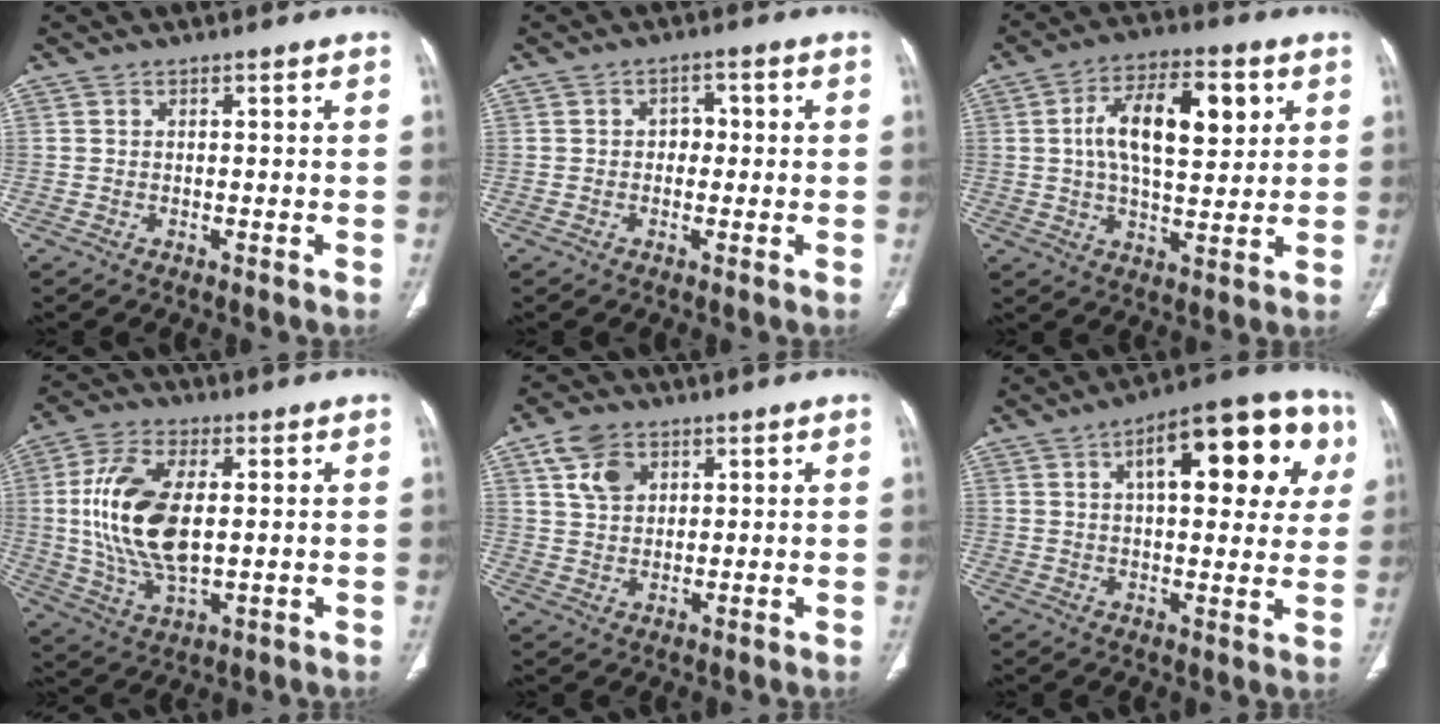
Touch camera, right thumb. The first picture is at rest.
{"total": 2.8, "force": [0.0, 2.2, 1.7], "torque": [-0.008, 0.009, -0.006]}
{"total": 15.2, "force": [3.9, 7.2, 12.8], "torque": [-0.192, 0.002, 0.061]}
{"total": 16.3, "force": [1.7, 8.3, 13.9], "torque": [-0.281, -0.008, 0.038]}
{"total": 6.9, "force": [3.2, 4.7, 3.8], "torque": [-0.052, -0.011, 0.063]}
{"total": 20.8, "force": [7.1, 8.6, 17.6], "torque": [-0.199, 0.013, 0.090]}